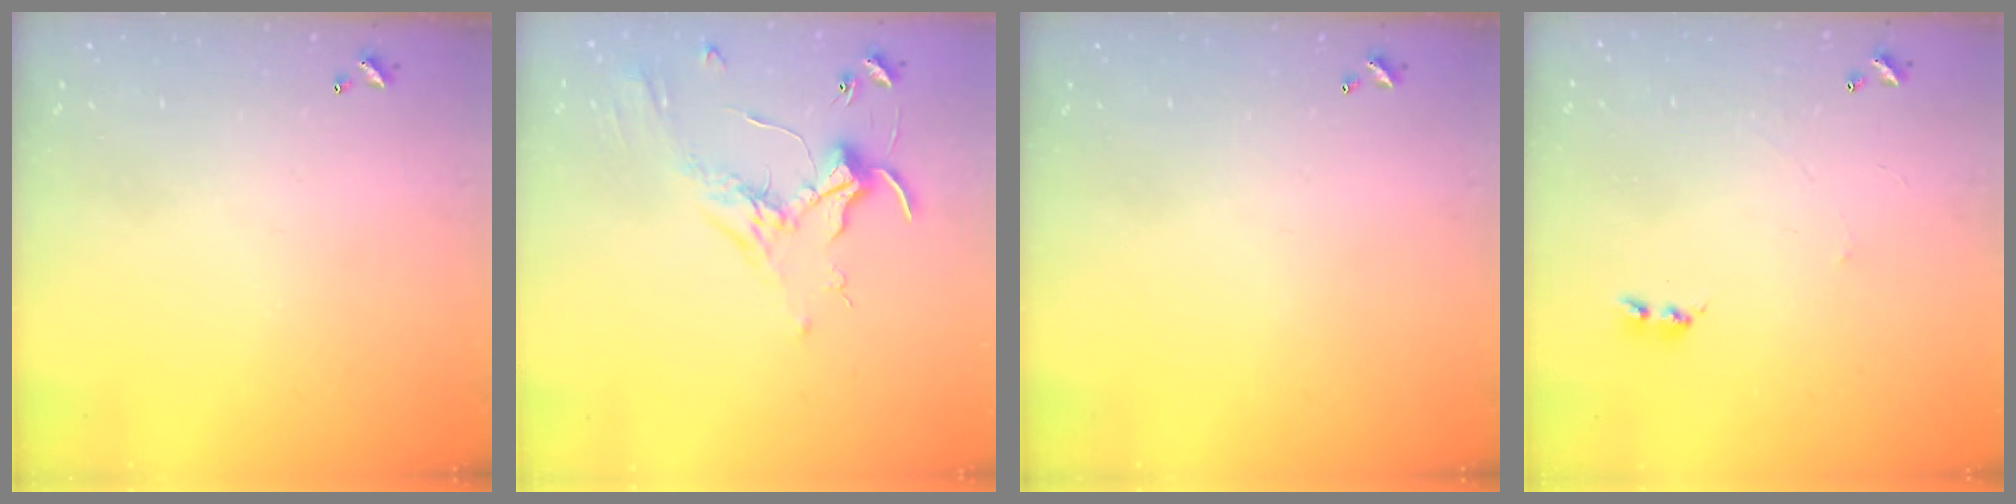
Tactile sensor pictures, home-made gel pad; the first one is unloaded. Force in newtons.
{"total": 1.7, "press": 1.6, "slide": 0.5}
{"total": 0.0}
{"total": 2.2, "press": 2.1, "slide": 0.5}